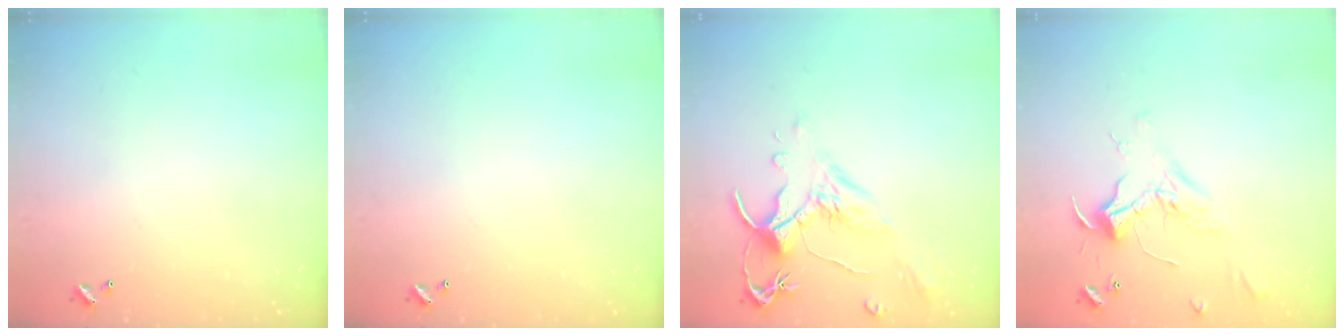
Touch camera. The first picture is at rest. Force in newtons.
{"total": 0.0}
{"total": 1.5, "press": 1.0, "slide": 1.1}
{"total": 2.3, "press": 2.2, "slide": 0.9}